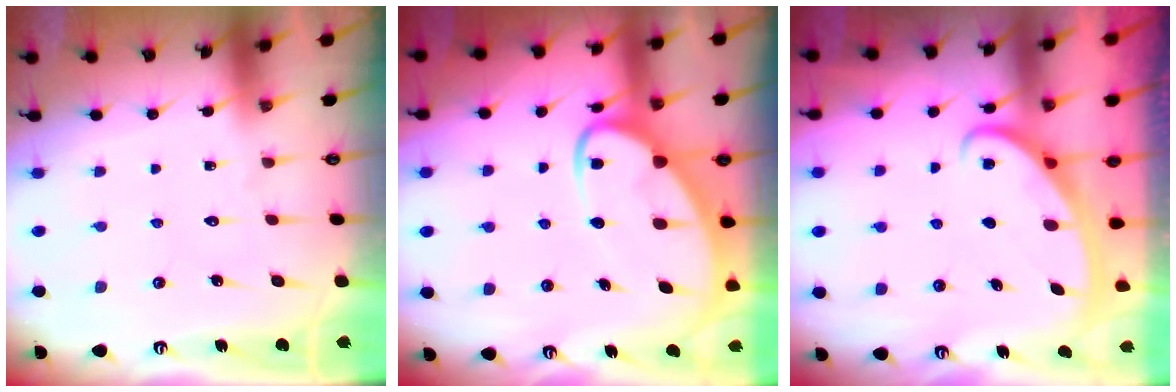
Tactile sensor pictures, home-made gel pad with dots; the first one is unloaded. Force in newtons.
{"total": 7.5, "press": 7.4, "slide": 0.9}
{"total": 2.6, "press": 2.6, "slide": 0.4}